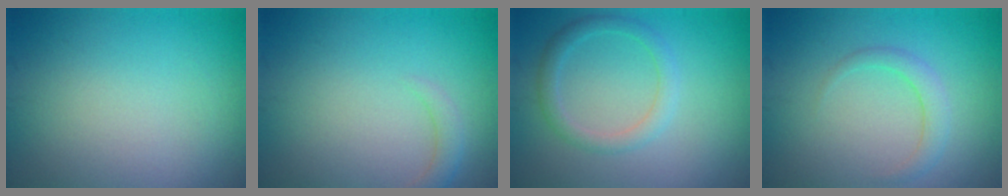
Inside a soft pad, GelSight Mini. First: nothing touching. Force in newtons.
{"total": 1.4, "press": 1.4, "slide": 0.2}
{"total": 2.2, "press": 2.2, "slide": 0.1}
{"total": 1.8, "press": 1.8, "slide": 0.1}